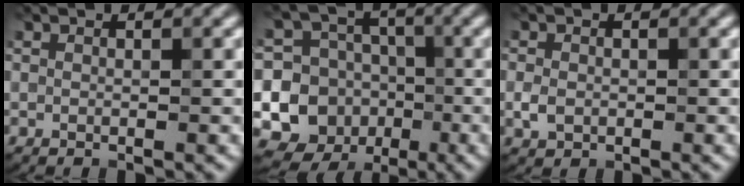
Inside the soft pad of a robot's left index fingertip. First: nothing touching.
{"total": 11.2, "force": [-2.3, 10.7, 2.6], "torque": [-0.060, 0.004, -0.050]}
{"total": 1.6, "force": [-0.3, 1.3, 0.9], "torque": [-0.018, -0.002, -0.009]}